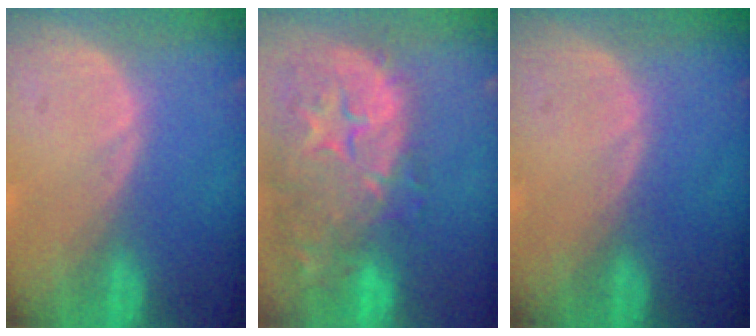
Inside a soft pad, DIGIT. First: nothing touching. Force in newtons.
{"total": 15.1, "press": 12.1, "slide": 9.0}
{"total": 0.0}